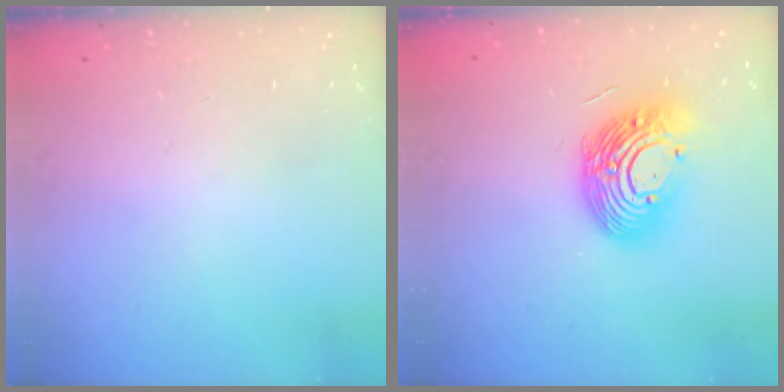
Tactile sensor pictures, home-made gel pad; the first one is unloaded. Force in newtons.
{"total": 16.9, "press": 16.8, "slide": 1.6}